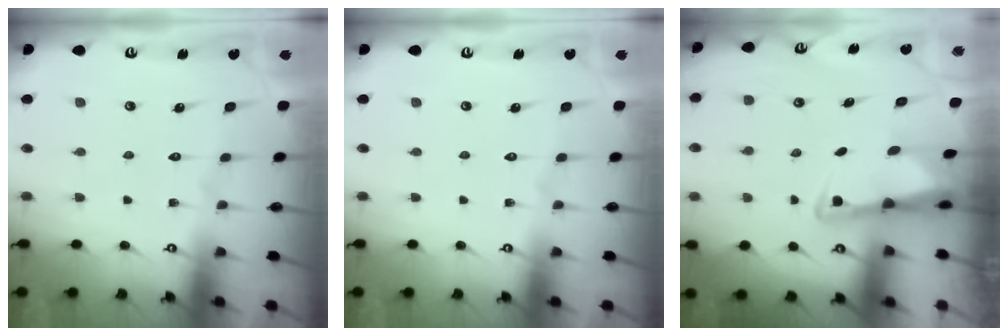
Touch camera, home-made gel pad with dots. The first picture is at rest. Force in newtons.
{"total": 0.0}
{"total": 3.0, "press": 3.0, "slide": 0.7}